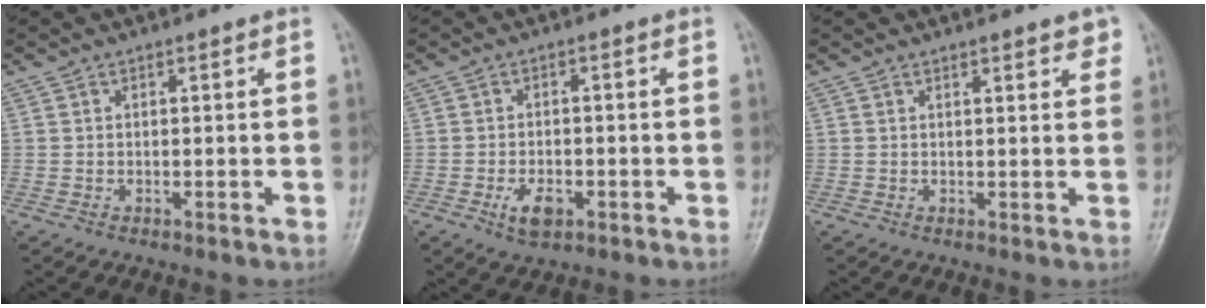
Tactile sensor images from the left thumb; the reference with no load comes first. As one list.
[{"total": 4.7, "force": [-2.1, 2.6, 3.3], "torque": [-0.055, 0.007, -0.033]}, {"total": 3.0, "force": [2.0, 1.0, 2.0], "torque": [-0.013, -0.007, 0.021]}]